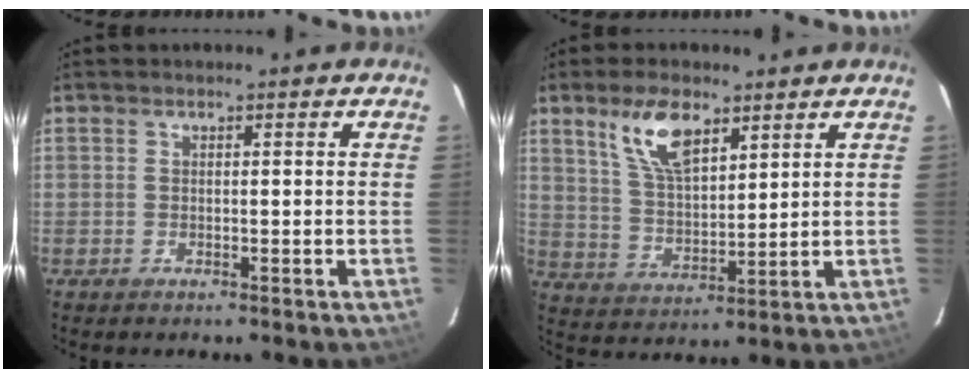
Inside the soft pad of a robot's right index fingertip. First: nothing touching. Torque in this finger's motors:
{"motor_torque": [0.62, 0.60, 0.40, 0.12]}